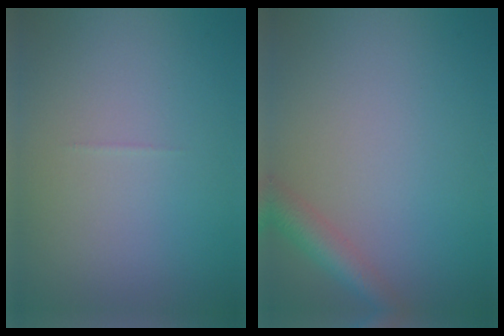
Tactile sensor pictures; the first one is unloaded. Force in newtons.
{"total": 2.9, "press": 2.9, "slide": 0.2}